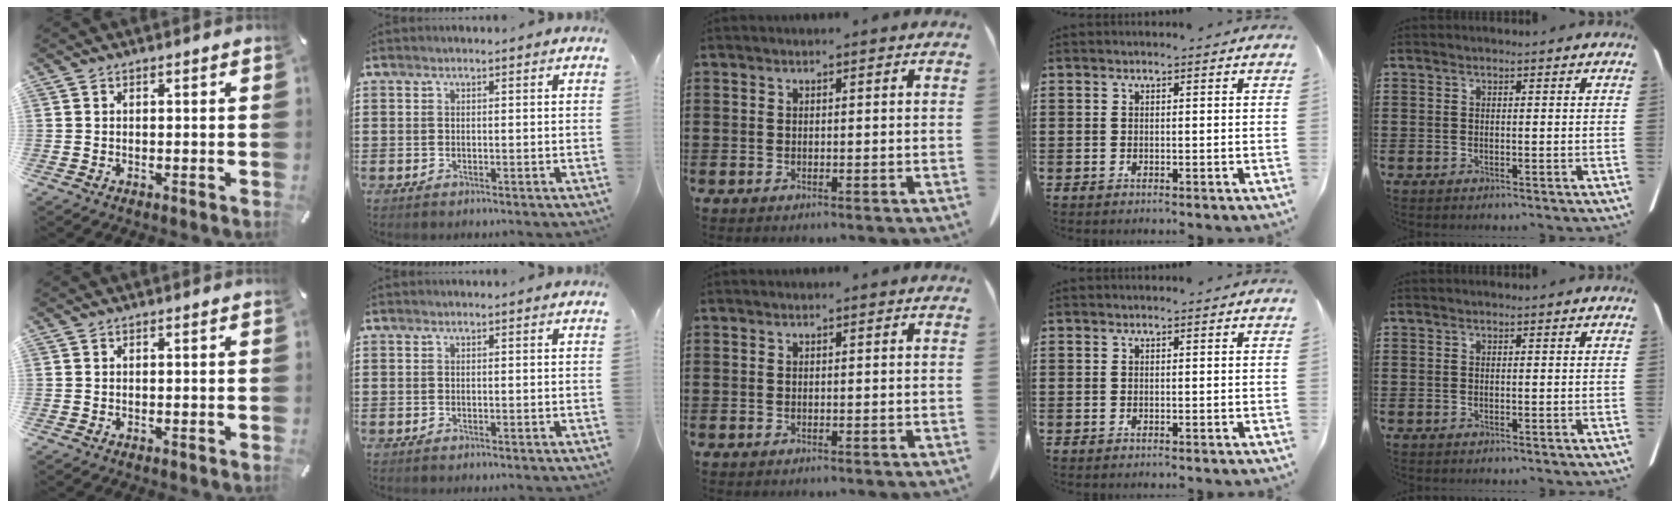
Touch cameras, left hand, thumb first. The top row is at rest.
{}